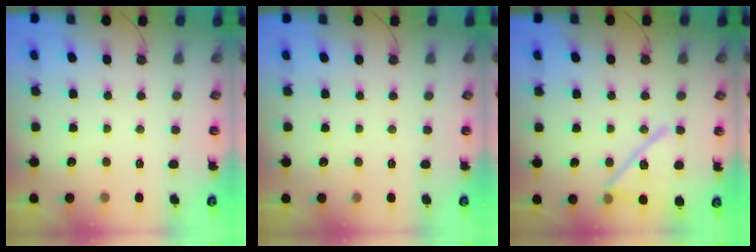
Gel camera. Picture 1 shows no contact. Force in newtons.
{"total": 0.0}
{"total": 14.7, "press": 14.7, "slide": 0.5}